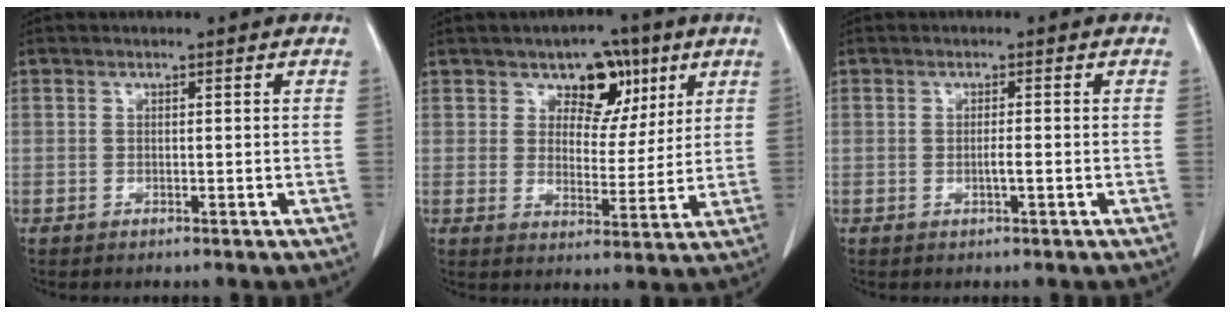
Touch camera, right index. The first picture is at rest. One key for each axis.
{"total": 7.5, "fx": 4.0, "fy": 5.0, "fz": 3.9, "tx": -0.041, "ty": 0.009, "tz": 0.061}
{"total": 1.3, "fx": -0.4, "fy": 0.0, "fz": 1.2, "tx": -0.022, "ty": 0.000, "tz": -0.008}